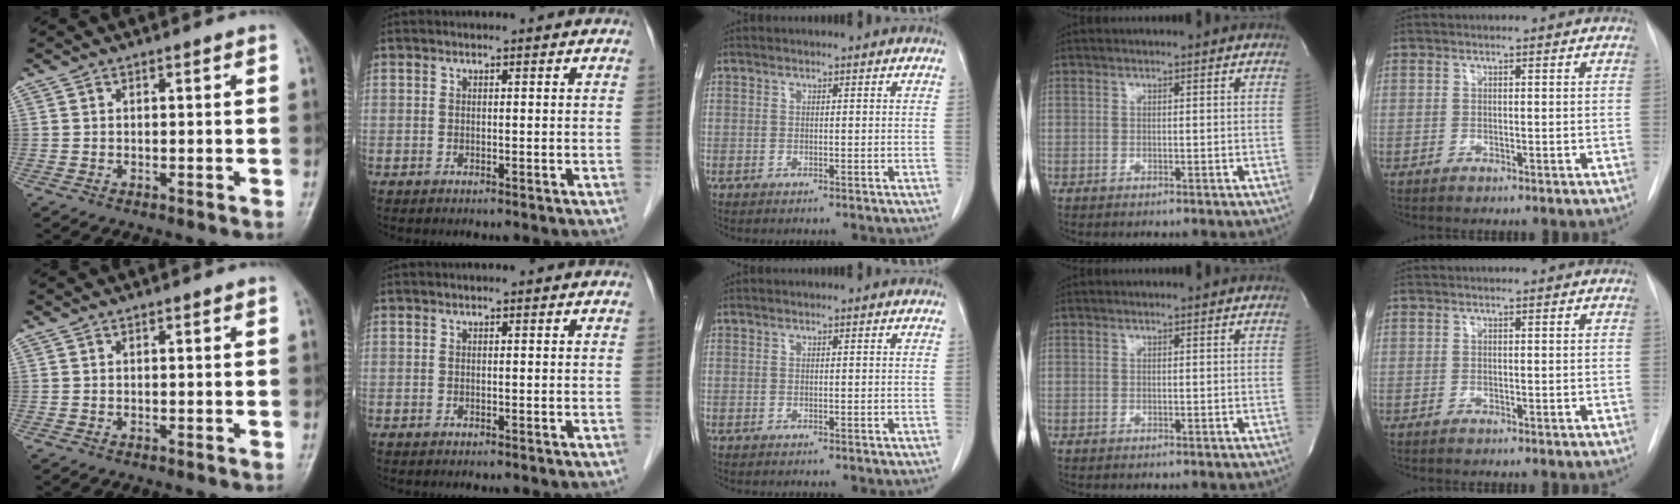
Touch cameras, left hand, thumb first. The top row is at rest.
{}